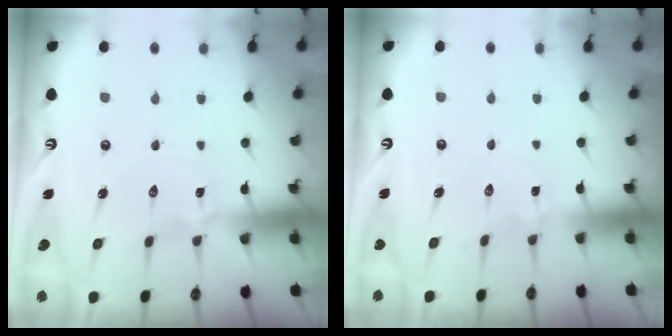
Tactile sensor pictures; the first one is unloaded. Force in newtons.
{"total": 2.3, "press": 2.3, "slide": 0.3}